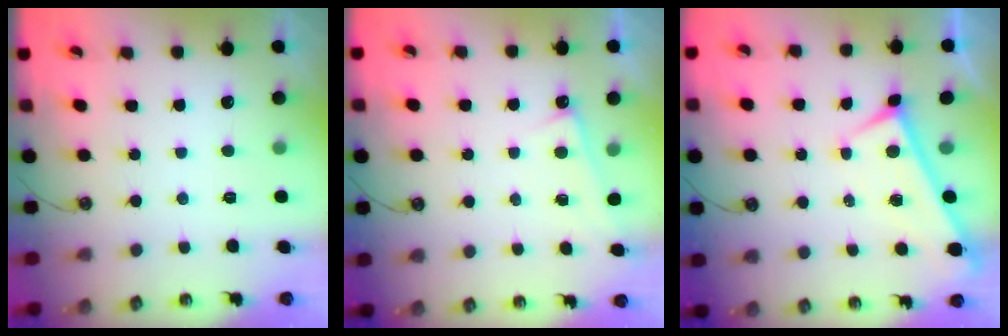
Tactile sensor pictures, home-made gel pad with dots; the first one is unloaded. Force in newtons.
{"total": 2.5, "press": 2.5, "slide": 0.3}
{"total": 0.0}